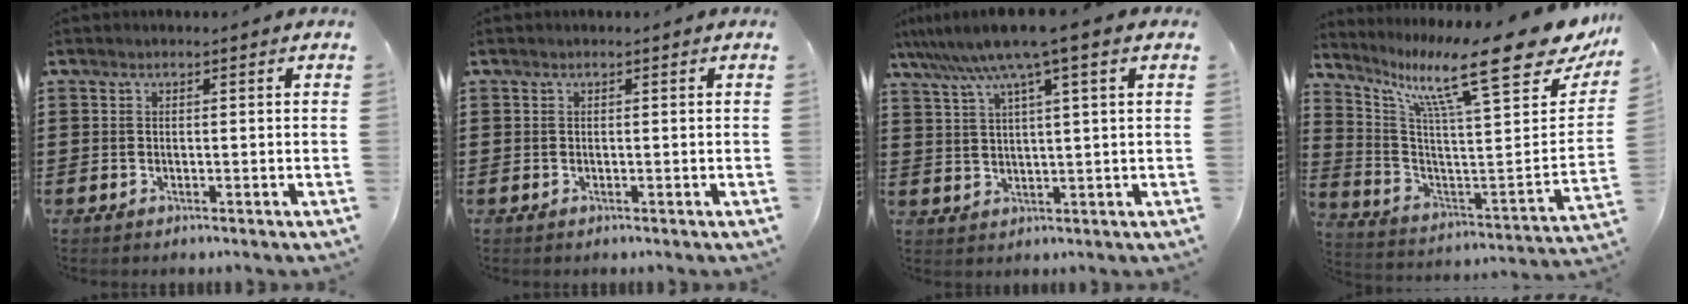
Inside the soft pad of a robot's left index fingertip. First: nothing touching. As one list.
[{"total": 0.0}, {"total": 7.5, "force": [4.7, -0.2, 5.9], "torque": [-0.127, -0.015, 0.077]}, {"total": 15.7, "force": [10.7, 1.6, 11.4], "torque": [-0.218, -0.078, 0.164]}]